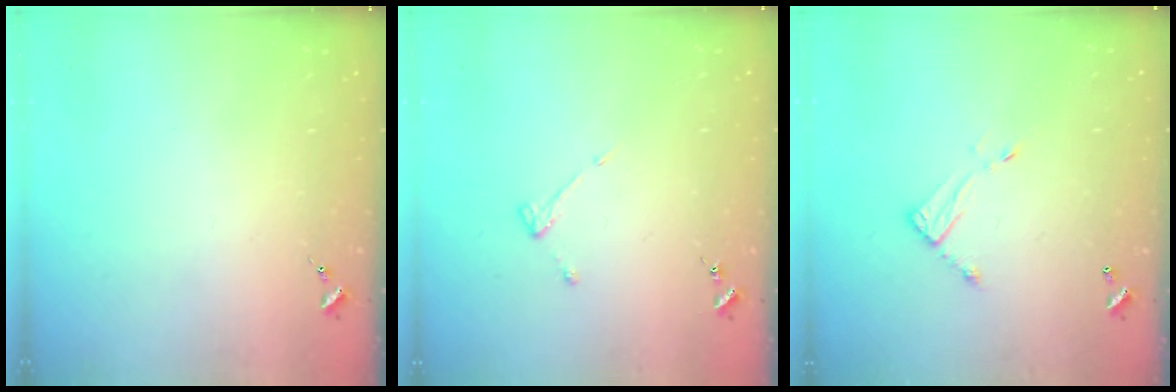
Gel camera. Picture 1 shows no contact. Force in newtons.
{"total": 3.6, "press": 3.5, "slide": 0.6}
{"total": 7.3, "press": 7.3, "slide": 0.3}